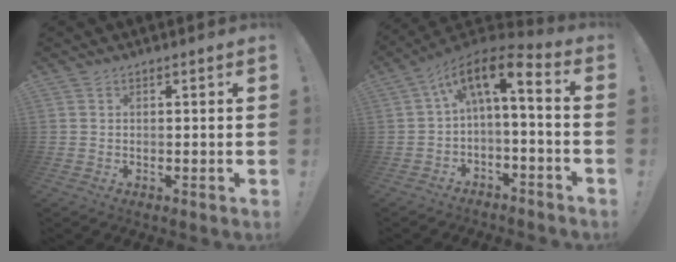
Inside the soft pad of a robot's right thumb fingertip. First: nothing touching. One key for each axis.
{"total": 8.3, "fx": 0.9, "fy": 2.5, "fz": 7.9, "tx": -0.138, "ty": -0.009, "tz": 0.011}